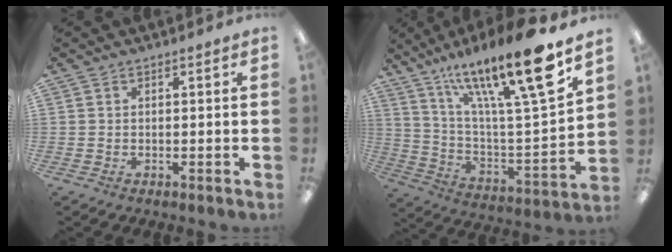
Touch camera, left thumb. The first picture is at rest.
{"total": 22.1, "force": [16.0, 3.4, 14.8], "torque": [-0.244, -0.103, 0.254]}